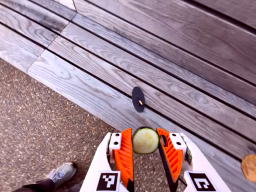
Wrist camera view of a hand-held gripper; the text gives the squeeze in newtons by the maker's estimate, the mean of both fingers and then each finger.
{"total": 7.5, "left": 7.5, "right": 7.4}